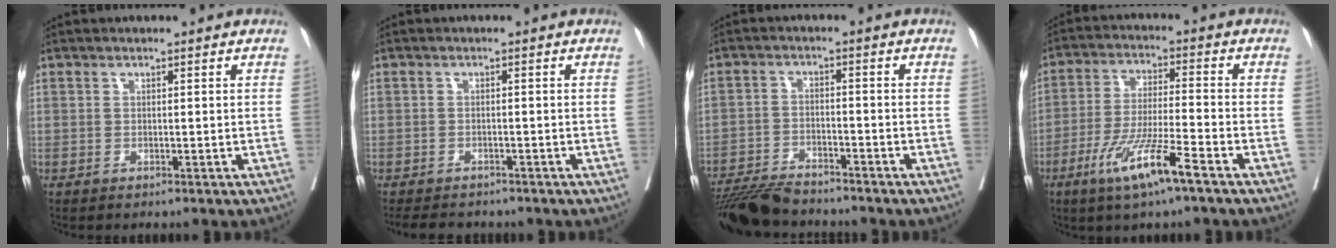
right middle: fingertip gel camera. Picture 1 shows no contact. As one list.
[{"total": 6.0, "force": [-5.3, 2.1, 2.0], "torque": [-0.025, -0.005, -0.075]}, {"total": 8.1, "force": [-7.7, 1.0, 2.4], "torque": [-0.034, -0.017, -0.135]}, {"total": 10.0, "force": [-5.7, 0.1, 8.2], "torque": [-0.164, -0.022, -0.106]}]